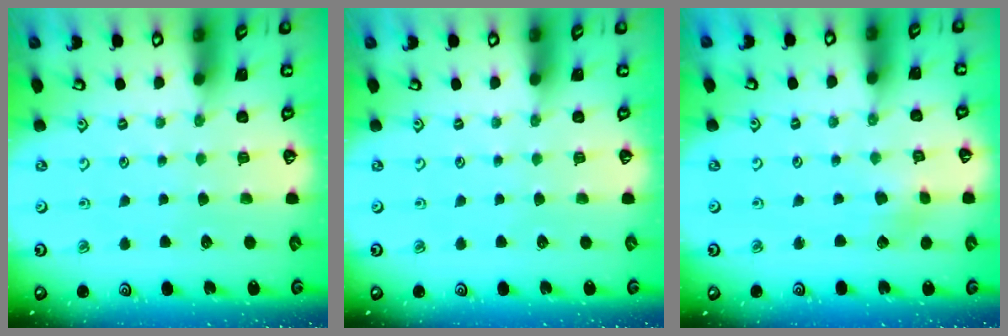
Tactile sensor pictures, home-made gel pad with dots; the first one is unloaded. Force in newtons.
{"total": 0.0}
{"total": 2.6, "press": 2.6, "slide": 0.3}